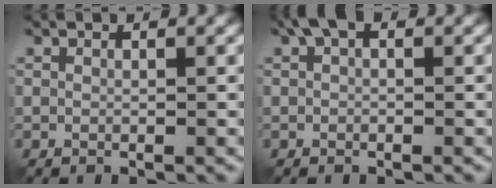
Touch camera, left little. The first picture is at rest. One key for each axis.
{"total": 2.8, "fx": 1.1, "fy": 1.6, "fz": 2.0, "tx": -0.043, "ty": 0.009, "tz": 0.018}